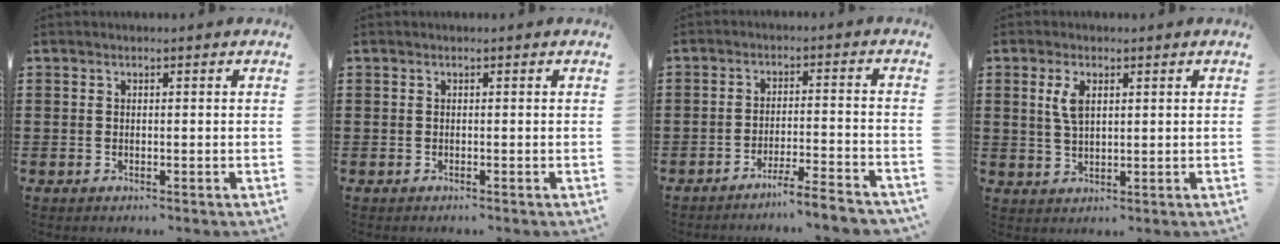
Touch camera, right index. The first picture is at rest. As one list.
[{"total": 0.0}, {"total": 5.0, "force": [-4.6, -0.6, 1.9], "torque": [-0.031, -0.014, -0.089]}, {"total": 3.8, "force": [1.2, 1.8, 3.2], "torque": [-0.069, 0.007, 0.021]}]